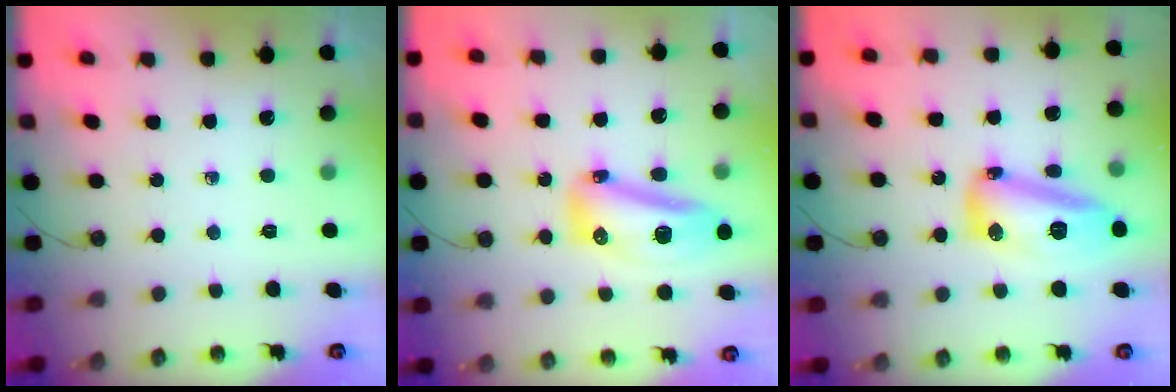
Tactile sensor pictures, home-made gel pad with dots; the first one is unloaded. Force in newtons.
{"total": 22.3, "press": 17.1, "slide": 14.3}
{"total": 14.7, "press": 14.6, "slide": 1.5}